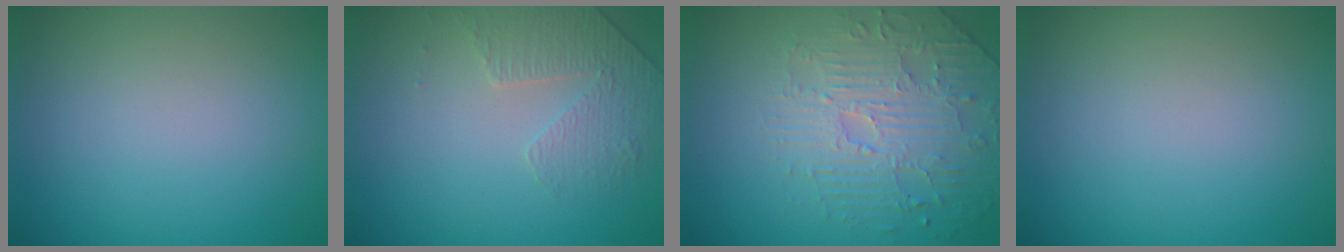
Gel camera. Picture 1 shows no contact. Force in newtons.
{"total": 1.8, "press": 1.4, "slide": 1.0}
{"total": 4.4, "press": 4.0, "slide": 1.7}
{"total": 0.0}